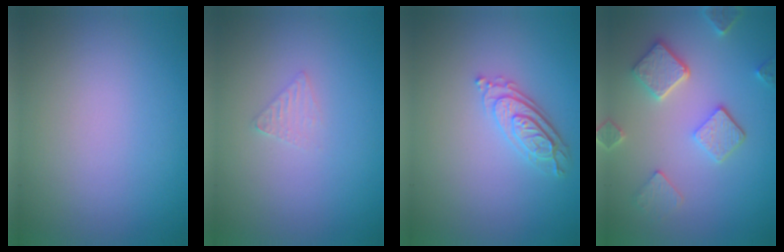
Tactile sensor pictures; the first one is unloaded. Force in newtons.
{"total": 1.0, "press": 1.0, "slide": 0.1}
{"total": 3.0, "press": 2.6, "slide": 1.5}
{"total": 5.0, "press": 3.9, "slide": 3.2}